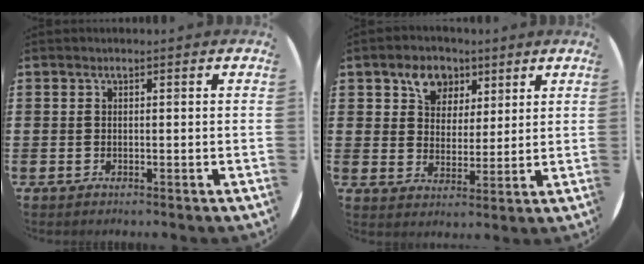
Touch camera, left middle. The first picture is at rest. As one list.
[{"total": 5.6, "force": [3.6, 4.1, 1.4], "torque": [-0.030, 0.007, 0.064]}]